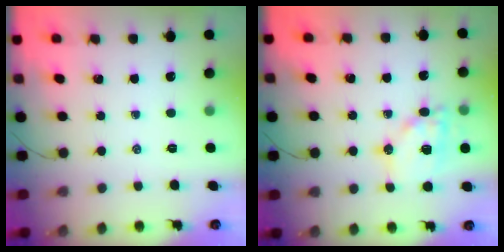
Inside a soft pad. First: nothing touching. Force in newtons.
{"total": 14.3, "press": 14.1, "slide": 2.5}